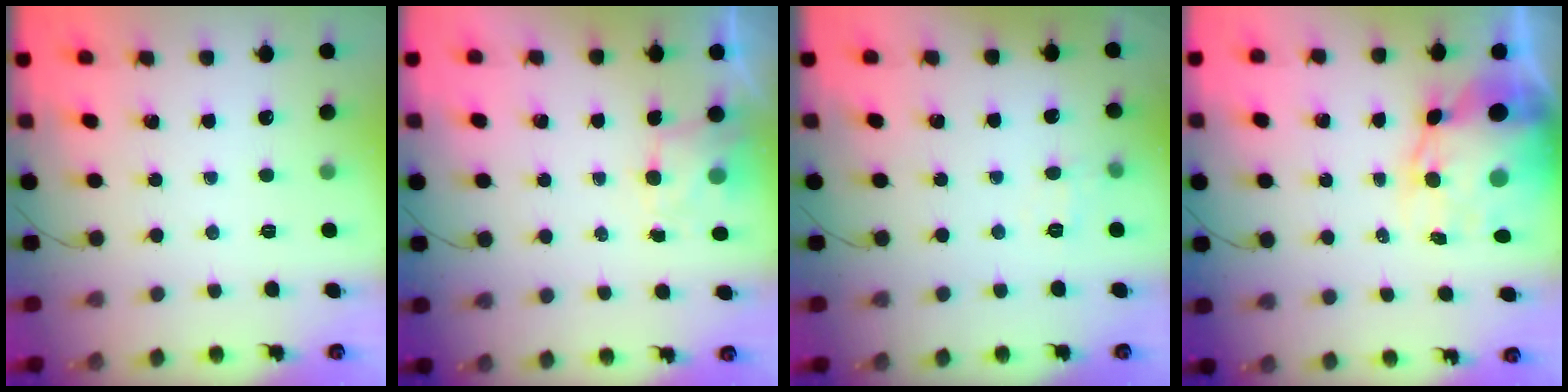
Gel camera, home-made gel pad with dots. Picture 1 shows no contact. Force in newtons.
{"total": 4.0, "press": 3.8, "slide": 1.0}
{"total": 6.5, "press": 6.4, "slide": 1.4}
{"total": 10.6, "press": 10.1, "slide": 3.0}